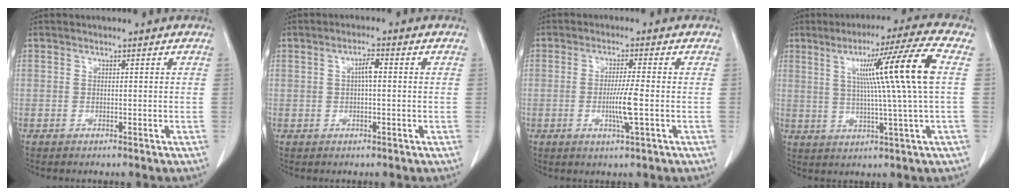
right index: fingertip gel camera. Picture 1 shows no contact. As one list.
[{"total": 3.0, "force": [0.4, 0.9, 2.8], "torque": [-0.055, 0.010, 0.008]}, {"total": 5.3, "force": [-1.1, -0.1, 5.2], "torque": [-0.098, -0.009, -0.020]}, {"total": 14.5, "force": [3.0, -2.1, 14.1], "torque": [-0.215, 0.013, 0.049]}]